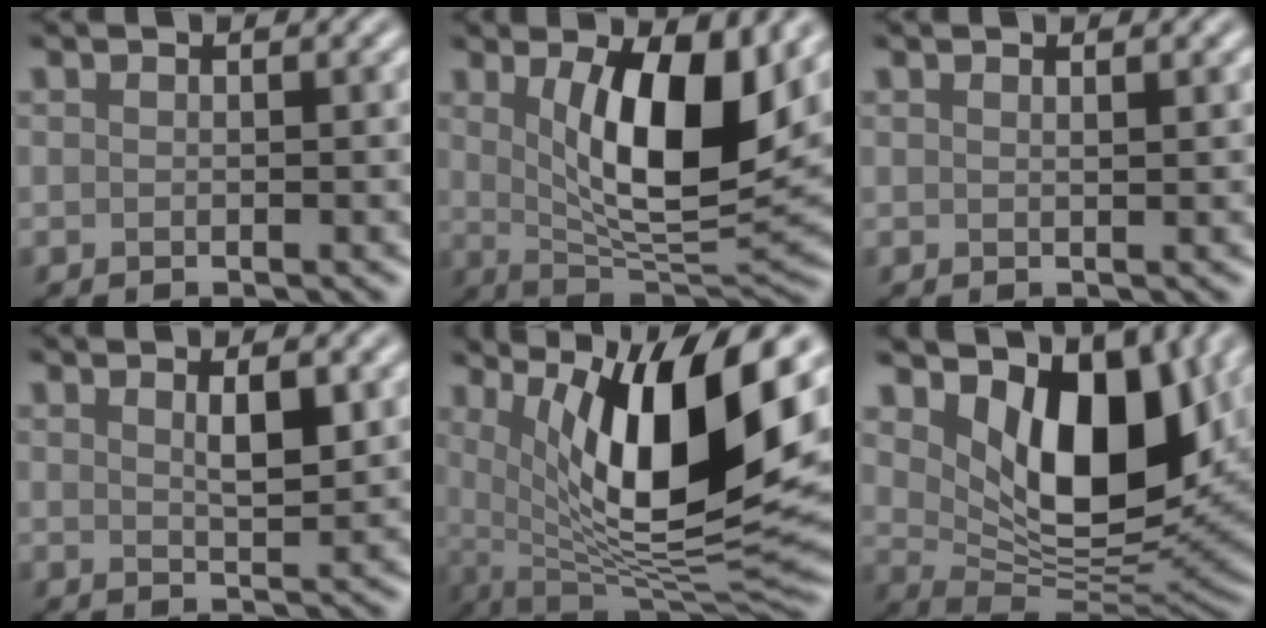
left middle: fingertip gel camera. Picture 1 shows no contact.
{"total": 9.8, "force": [2.5, 3.4, 8.9], "torque": [-0.146, -0.016, 0.048]}
{"total": 0.6, "force": [0.5, 0.1, 0.3], "torque": [0.000, 0.000, 0.009]}
{"total": 2.5, "force": [1.1, 0.6, 2.2], "torque": [-0.035, -0.001, 0.021]}
{"total": 14.0, "force": [4.6, 4.6, 12.4], "torque": [-0.190, -0.007, 0.081]}
{"total": 10.9, "force": [4.0, 5.9, 8.2], "torque": [-0.126, -0.022, 0.073]}